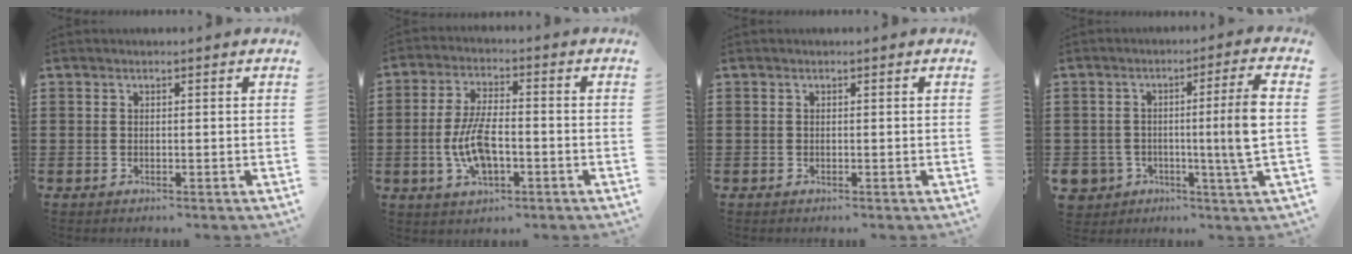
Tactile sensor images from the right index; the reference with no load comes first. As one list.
[{"total": 8.3, "force": [-2.0, 3.6, 7.2], "torque": [-0.163, -0.003, -0.043]}, {"total": 0.0}, {"total": 8.1, "force": [-0.8, 1.1, 8.0], "torque": [-0.127, -0.010, -0.022]}]